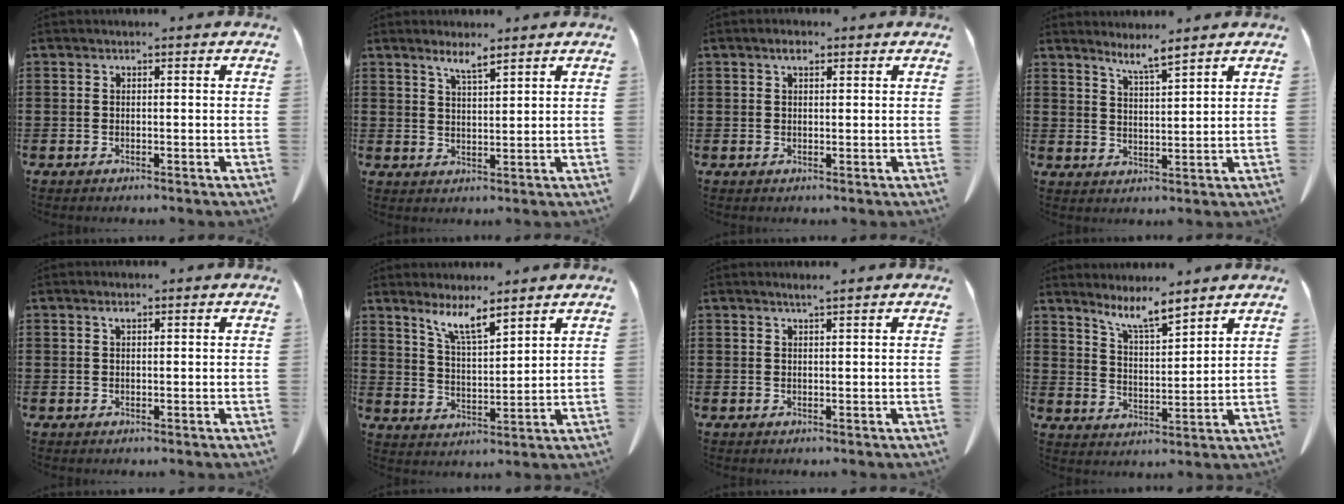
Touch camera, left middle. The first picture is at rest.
{"total": 3.4, "force": [2.8, 0.1, 1.9], "torque": [-0.044, -0.001, 0.049]}
{"total": 1.7, "force": [1.1, 0.6, 1.2], "torque": [-0.018, -0.001, 0.018]}
{"total": 4.3, "force": [3.8, -0.5, 2.0], "torque": [-0.051, -0.013, 0.066]}
{"total": 0.8, "force": [0.5, 0.2, 0.6], "torque": [-0.014, 0.001, 0.009]}
{"total": 6.4, "force": [5.3, 0.5, 3.6], "torque": [-0.086, -0.017, 0.094]}
{"total": 1.1, "force": [0.9, -0.2, 0.6], "torque": [-0.011, -0.001, 0.017]}
{"total": 6.5, "force": [5.8, 0.4, 3.0], "torque": [-0.076, -0.026, 0.102]}